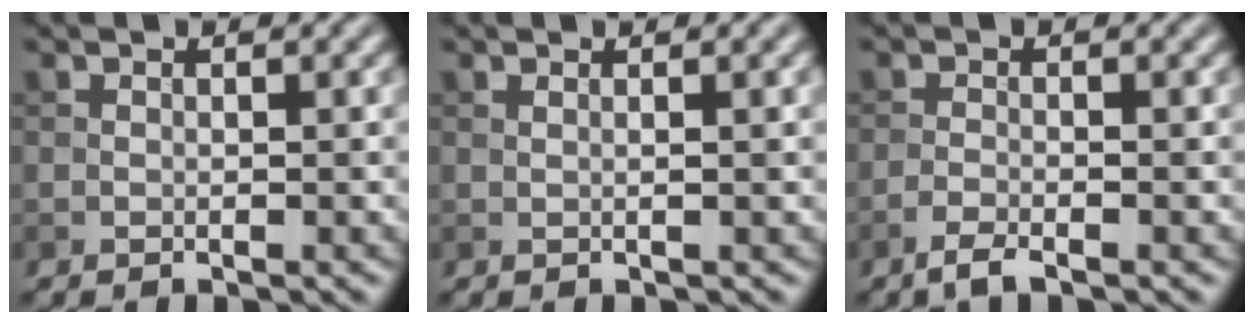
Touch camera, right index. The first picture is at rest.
{"total": 2.0, "force": [0.6, 0.7, 1.7], "torque": [-0.021, 0.003, -0.004]}
{"total": 2.0, "force": [-1.5, 0.3, 1.3], "torque": [-0.028, -0.002, -0.035]}